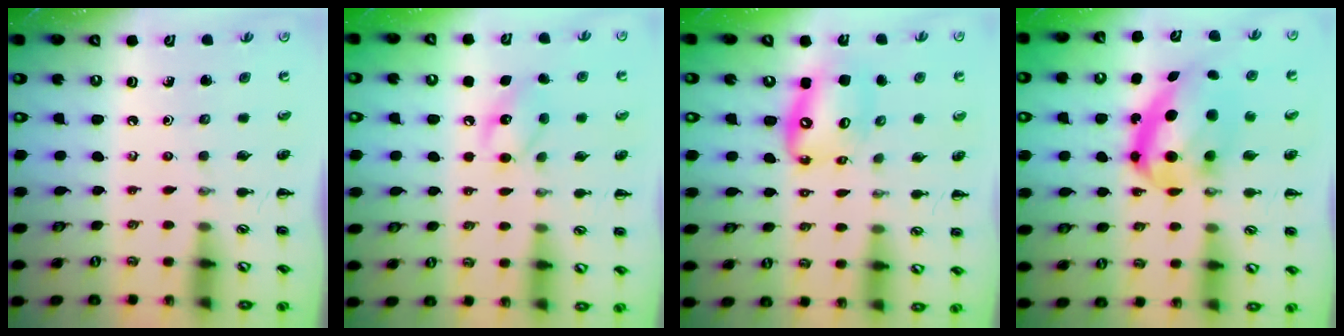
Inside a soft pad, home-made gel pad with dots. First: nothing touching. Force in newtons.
{"total": 9.4, "press": 9.3, "slide": 1.1}
{"total": 12.7, "press": 12.2, "slide": 3.3}
{"total": 14.1, "press": 13.7, "slide": 3.6}